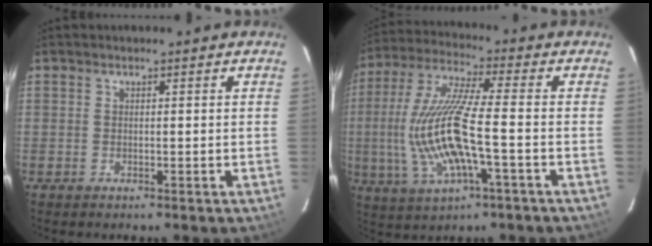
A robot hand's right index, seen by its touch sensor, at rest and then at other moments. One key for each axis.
{"total": 15.4, "fx": -2.9, "fy": 3.1, "fz": 14.8, "tx": -0.304, "ty": -0.008, "tz": -0.050}